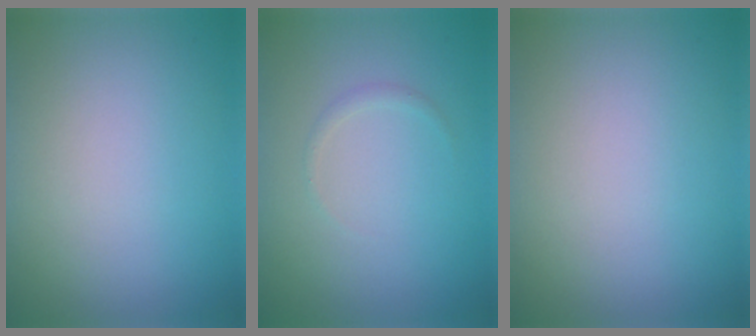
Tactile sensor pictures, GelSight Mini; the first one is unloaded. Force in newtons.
{"total": 0.6, "press": 0.6, "slide": 0.0}
{"total": 0.0}